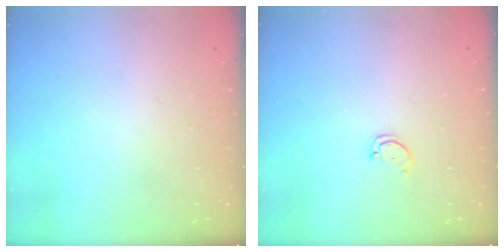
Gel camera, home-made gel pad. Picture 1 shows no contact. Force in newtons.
{"total": 1.8, "press": 1.8, "slide": 0.1}